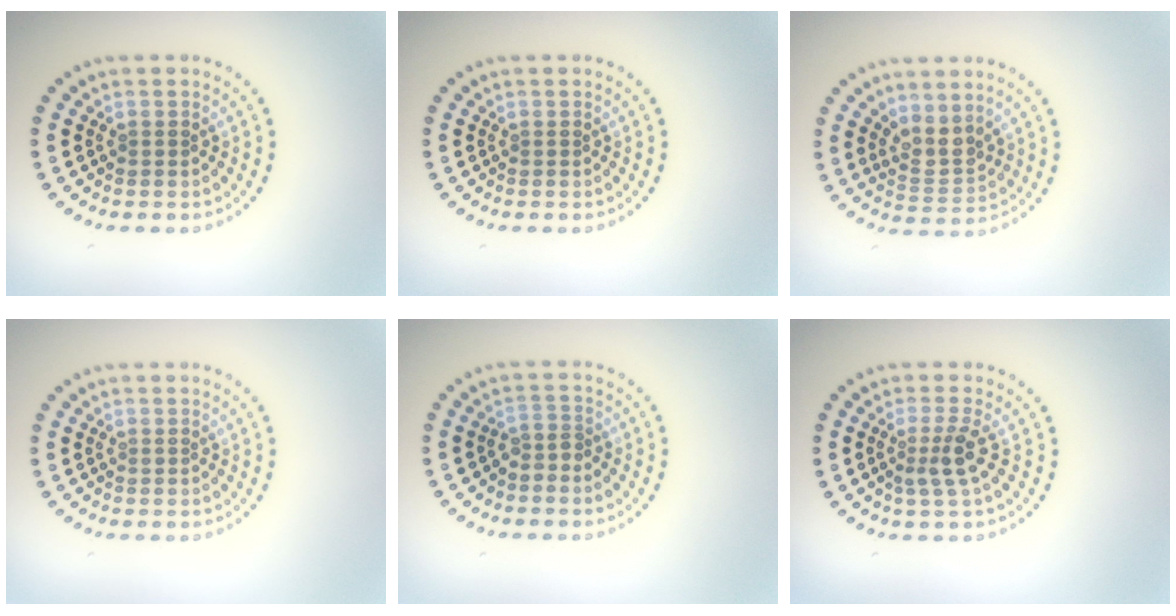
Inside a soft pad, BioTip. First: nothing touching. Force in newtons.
{"total": 0.0}
{"total": 2.6, "press": 2.0, "slide": 1.7}
{"total": 0.0}
{"total": 1.6, "press": 1.2, "slide": 1.0}
{"total": 2.3, "press": 1.8, "slide": 1.5}